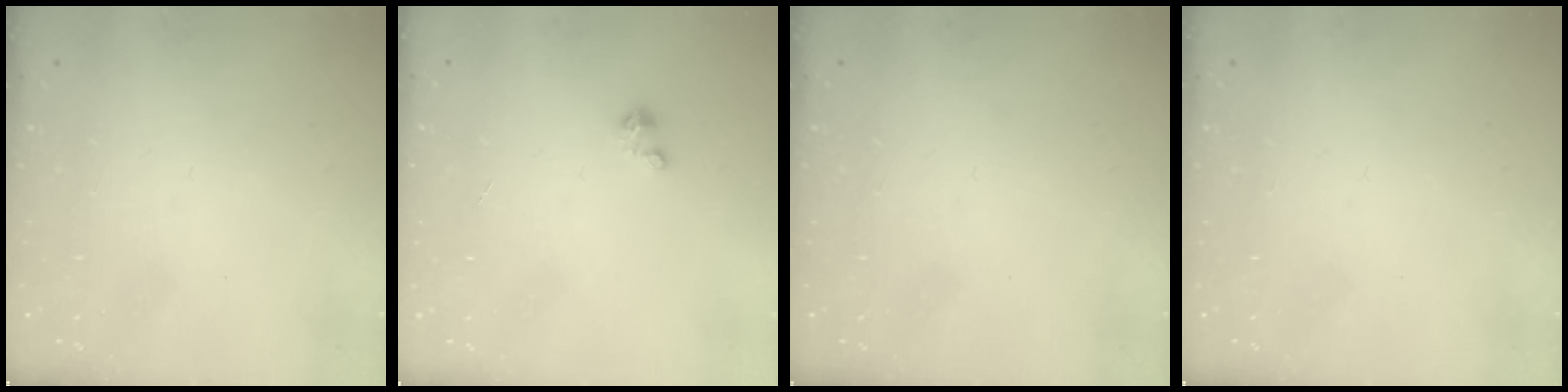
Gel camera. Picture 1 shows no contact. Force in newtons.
{"total": 1.2, "press": 1.1, "slide": 0.1}
{"total": 0.0}
{"total": 0.0}